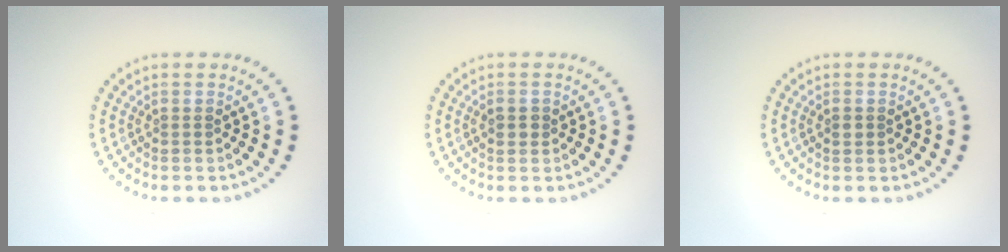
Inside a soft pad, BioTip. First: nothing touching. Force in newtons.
{"total": 1.2, "press": 1.2, "slide": 0.1}
{"total": 0.9, "press": 0.9, "slide": 0.1}